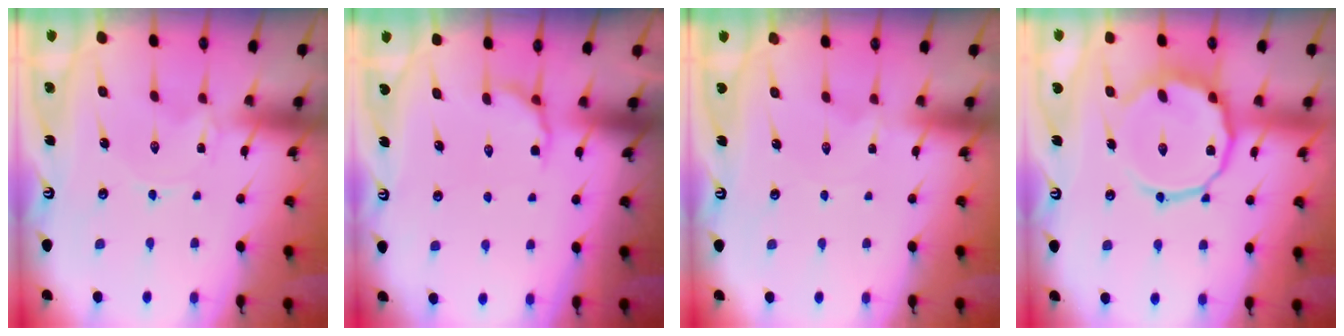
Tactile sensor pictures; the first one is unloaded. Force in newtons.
{"total": 5.6, "press": 5.1, "slide": 2.4}
{"total": 0.7, "press": 0.7, "slide": 0.1}
{"total": 12.9, "press": 12.8, "slide": 1.5}